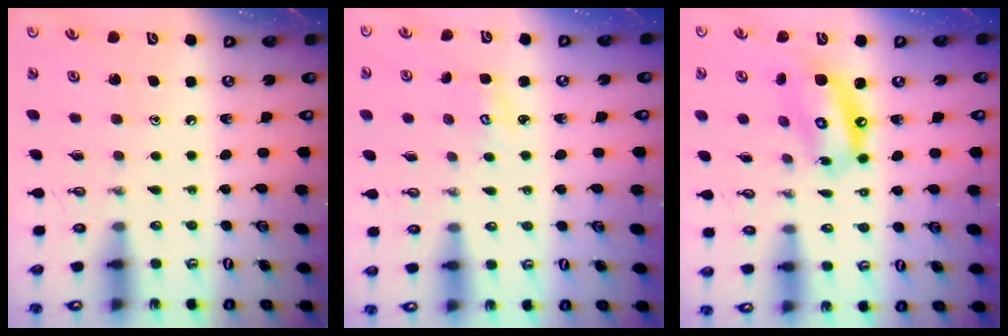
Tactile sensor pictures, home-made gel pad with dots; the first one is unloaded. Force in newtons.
{"total": 2.8, "press": 2.8, "slide": 0.3}
{"total": 12.5, "press": 12.4, "slide": 1.4}